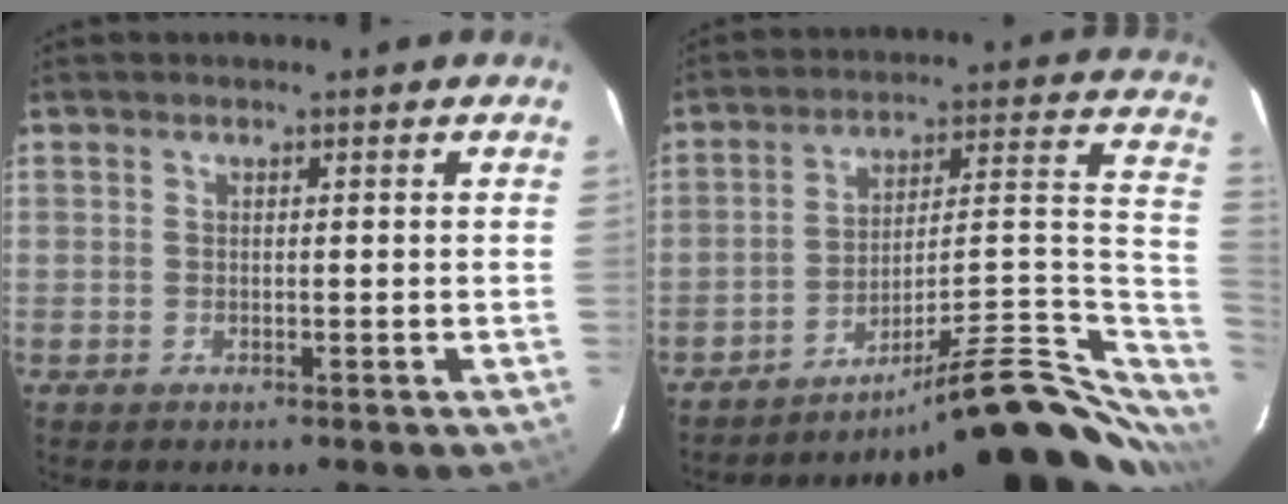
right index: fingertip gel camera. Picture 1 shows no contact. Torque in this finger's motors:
{"motor_torque": [1.03, -1.11, 0.42, 0.05]}